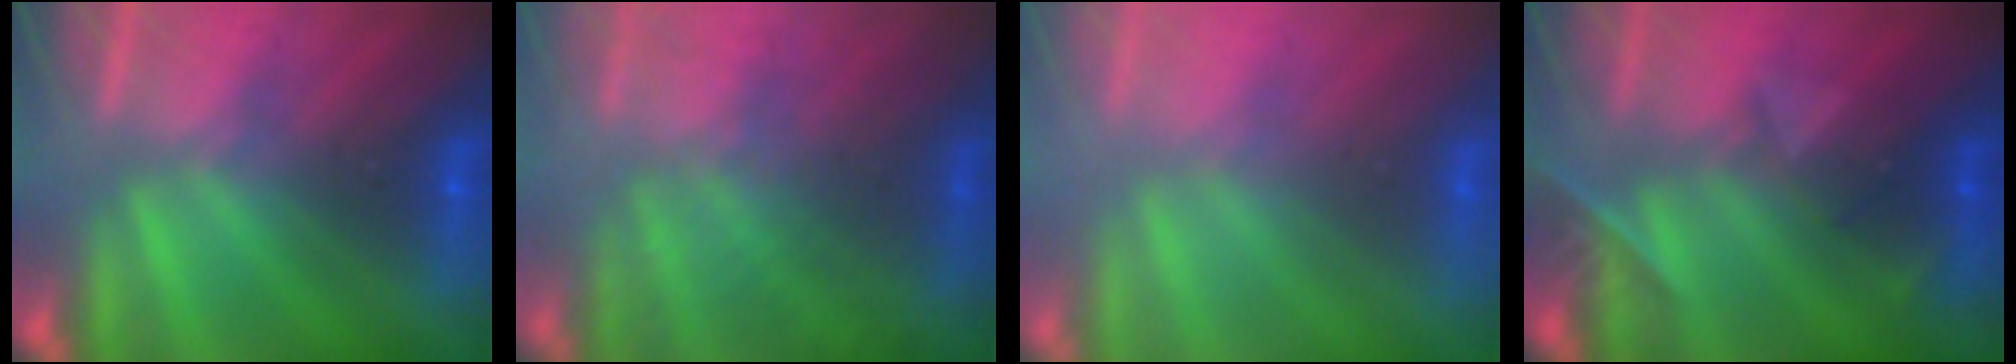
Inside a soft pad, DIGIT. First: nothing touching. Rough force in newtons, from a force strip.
{"total": 10.5}
{"total": 2.7}
{"total": 2.4}